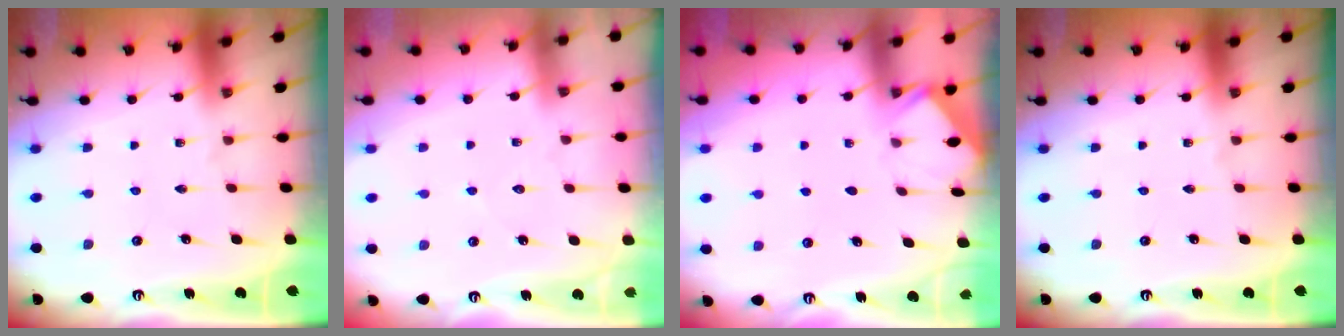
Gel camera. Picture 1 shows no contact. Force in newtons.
{"total": 4.2, "press": 4.1, "slide": 0.5}
{"total": 1.6, "press": 1.6, "slide": 0.1}
{"total": 0.0}